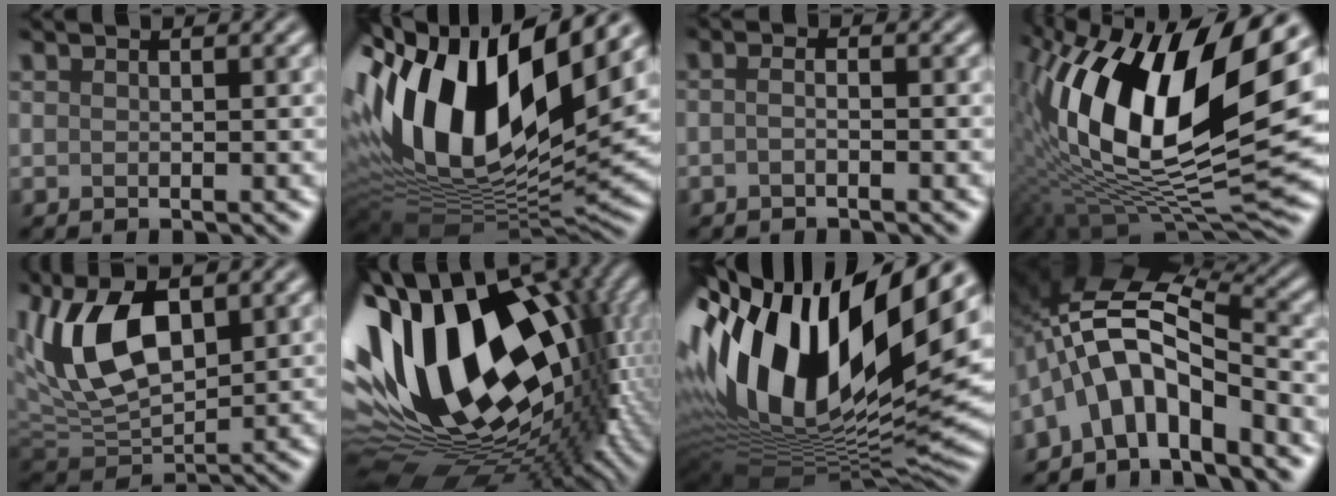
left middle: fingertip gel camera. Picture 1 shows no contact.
{"total": 16.6, "force": [4.8, 8.6, 13.4], "torque": [-0.275, 0.013, 0.086]}
{"total": 0.9, "force": [-0.6, 0.0, 0.6], "torque": [-0.012, 0.003, -0.007]}
{"total": 16.3, "force": [4.9, 7.2, 13.8], "torque": [-0.261, 0.009, 0.089]}
{"total": 8.9, "force": [2.3, 4.4, 7.4], "torque": [-0.157, 0.019, 0.043]}
{"total": 18.9, "force": [1.9, 10.4, 15.6], "torque": [-0.268, 0.008, 0.043]}
{"total": 17.8, "force": [6.0, 7.6, 14.9], "torque": [-0.274, 0.019, 0.103]}
{"total": 8.8, "force": [-3.8, 3.9, 6.9], "torque": [-0.119, 0.028, -0.072]}